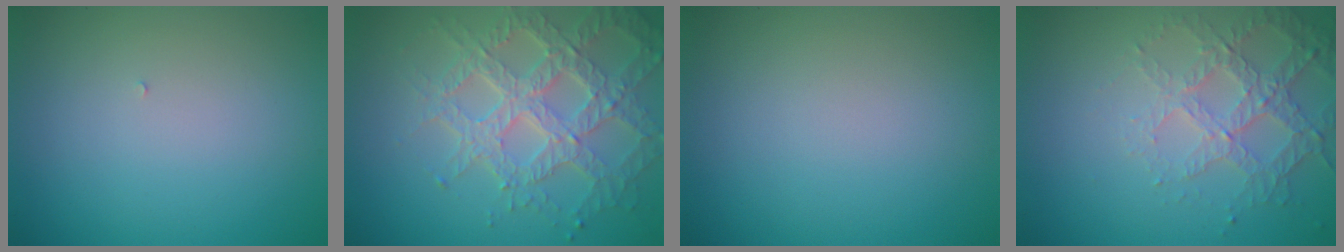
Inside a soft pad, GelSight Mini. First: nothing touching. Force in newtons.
{"total": 6.7, "press": 5.2, "slide": 4.2}
{"total": 0.0}
{"total": 4.2, "press": 3.0, "slide": 2.9}